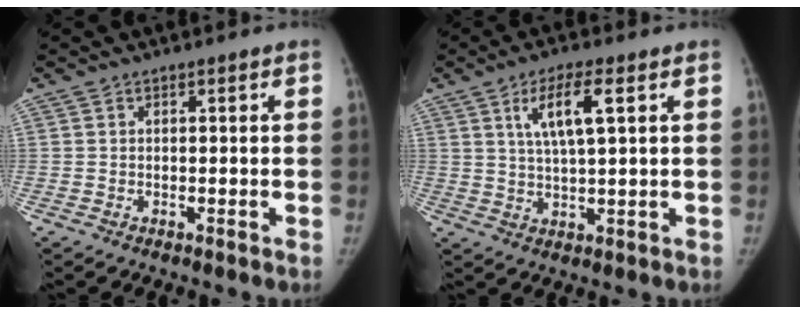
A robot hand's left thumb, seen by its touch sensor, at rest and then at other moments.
{"total": 7.8, "force": [2.9, 1.9, 7.0], "torque": [-0.134, -0.007, 0.056]}